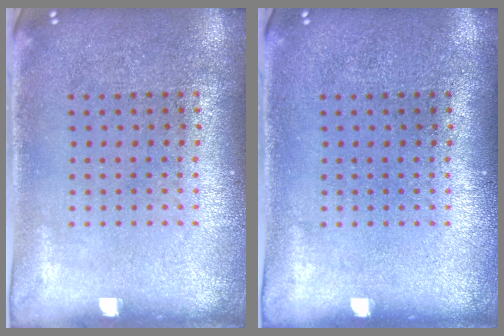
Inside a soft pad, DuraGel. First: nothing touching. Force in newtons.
{"total": 0.0}